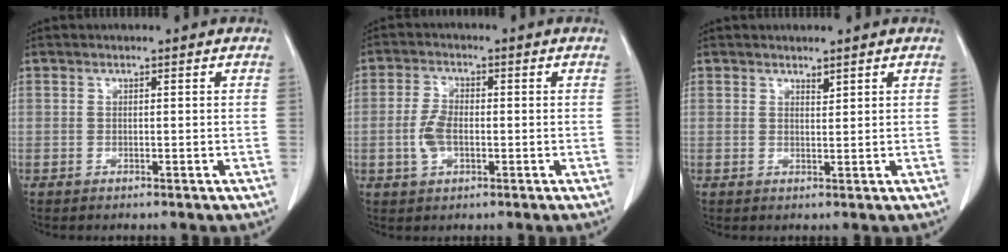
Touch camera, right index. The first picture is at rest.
{"total": 4.5, "force": [-0.8, 2.4, 3.7], "torque": [-0.085, 0.005, -0.018]}
{"total": 0.9, "force": [0.8, 0.1, 0.4], "torque": [-0.008, -0.008, 0.014]}